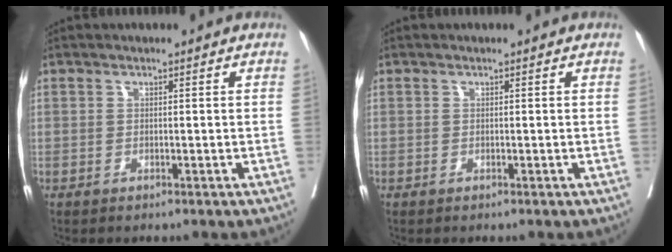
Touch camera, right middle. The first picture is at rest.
{"total": 0.0}